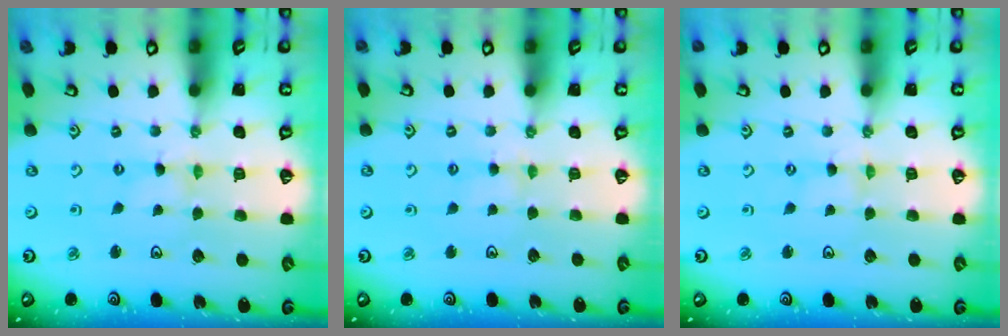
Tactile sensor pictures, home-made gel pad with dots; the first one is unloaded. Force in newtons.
{"total": 2.8, "press": 2.8, "slide": 0.4}
{"total": 0.0}